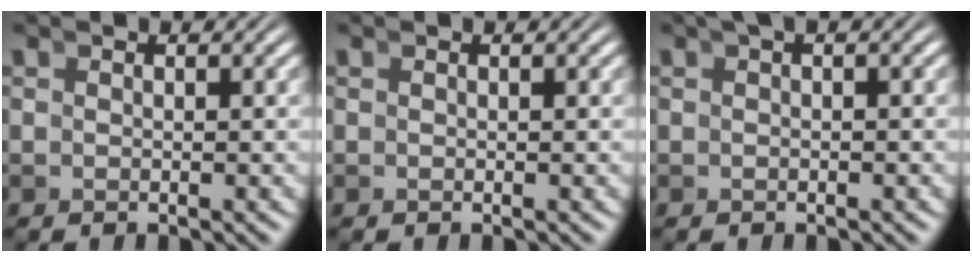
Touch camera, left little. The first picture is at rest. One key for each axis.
{"total": 0.0}
{"total": 1.2, "fx": 0.7, "fy": 0.2, "fz": 1.0, "tx": -0.013, "ty": 0.014, "tz": 0.006}